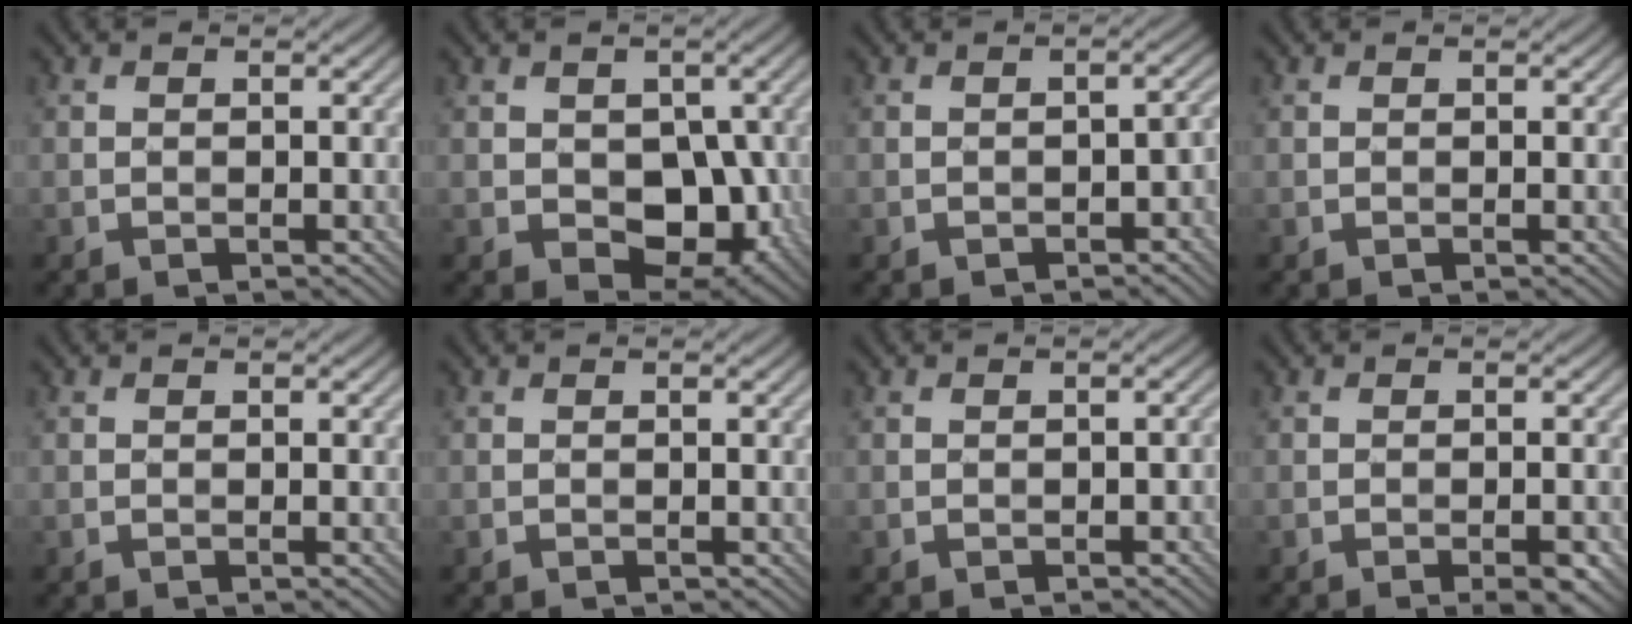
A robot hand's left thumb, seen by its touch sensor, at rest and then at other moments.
{"total": 7.3, "force": [-0.9, 5.3, 5.0], "torque": [-0.082, -0.018, -0.008]}
{"total": 2.3, "force": [-1.2, 1.2, 1.6], "torque": [-0.025, -0.003, -0.014]}
{"total": 0.0}
{"total": 0.0}
{"total": 0.0}
{"total": 0.6, "force": [-0.4, 0.3, 0.3], "torque": [-0.007, -0.003, -0.004]}
{"total": 1.6, "force": [-1.0, 0.1, 1.2], "torque": [-0.019, 0.004, -0.016]}